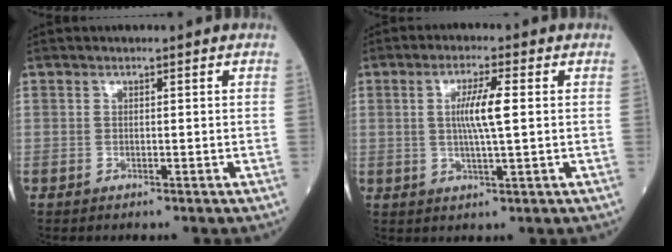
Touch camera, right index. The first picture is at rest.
{"total": 5.6, "force": [0.8, 0.0, 5.6], "torque": [-0.107, 0.001, 0.016]}